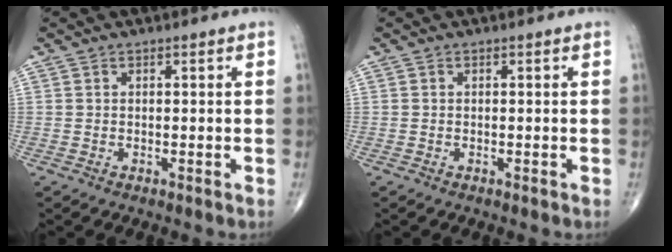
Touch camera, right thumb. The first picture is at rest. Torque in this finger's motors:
{"motor_torque": [0.03, 0.23, -0.13, -0.02, 0.00]}